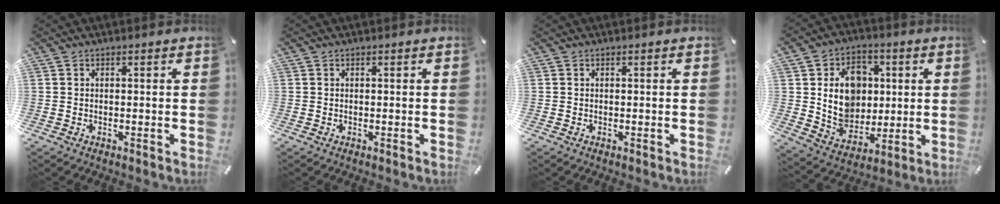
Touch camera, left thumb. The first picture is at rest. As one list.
[{"total": 0.0}, {"total": 0.0}, {"total": 14.1, "force": [2.1, 12.0, 7.1], "torque": [-0.123, 0.007, 0.045]}]